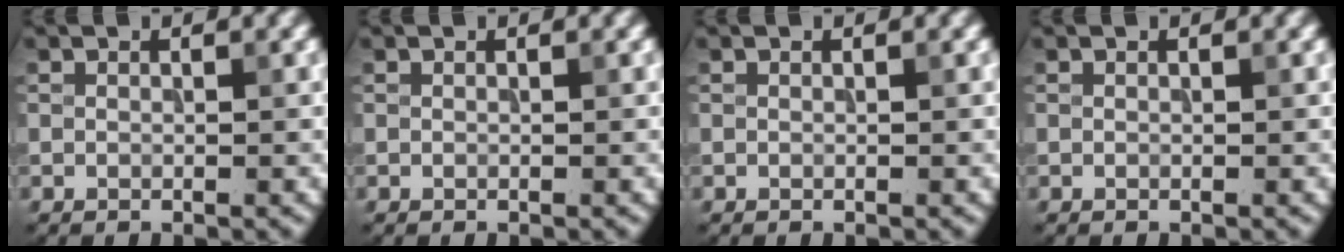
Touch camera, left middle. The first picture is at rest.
{"total": 0.0}
{"total": 0.0}
{"total": 0.0}